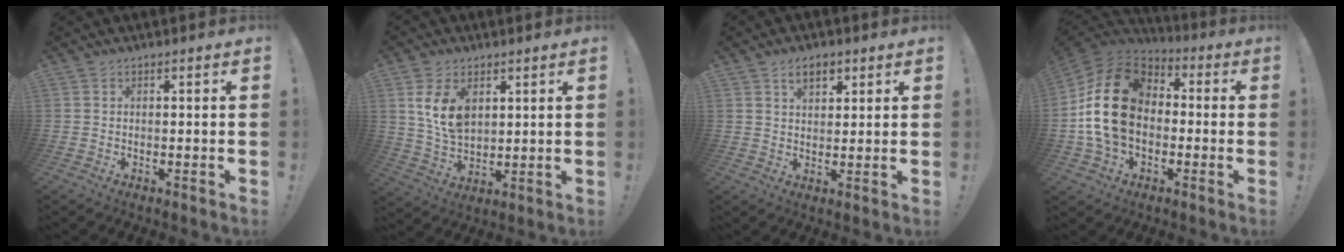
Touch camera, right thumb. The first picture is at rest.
{"total": 10.3, "force": [4.1, 6.7, 6.7], "torque": [-0.125, -0.009, 0.078]}
{"total": 5.2, "force": [2.7, 3.0, 3.1], "torque": [-0.047, -0.003, 0.048]}
{"total": 21.1, "force": [0.9, 15.1, 14.7], "torque": [-0.257, 0.023, 0.026]}